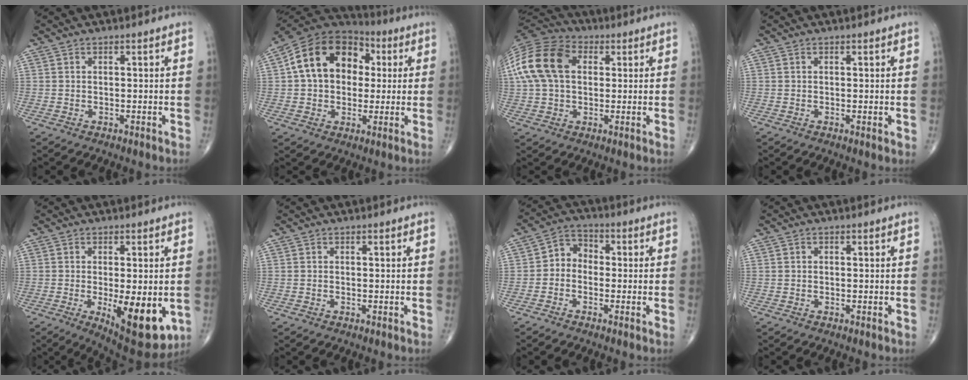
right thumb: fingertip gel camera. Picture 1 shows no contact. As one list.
[{"total": 17.1, "force": [2.9, 12.6, 11.2], "torque": [-0.162, 0.029, 0.041]}, {"total": 15.6, "force": [3.0, 10.7, 11.0], "torque": [-0.221, 0.026, 0.046]}, {"total": 0.7, "force": [0.0, 0.1, 0.7], "torque": [-0.011, -0.004, -0.001]}, {"total": 13.7, "force": [-3.0, 5.0, 12.4], "torque": [-0.163, -0.026, -0.029]}, {"total": 0.0}, {"total": 5.0, "force": [-0.9, 4.2, 2.7], "torque": [-0.022, 0.023, -0.036]}, {"total": 0.0}]